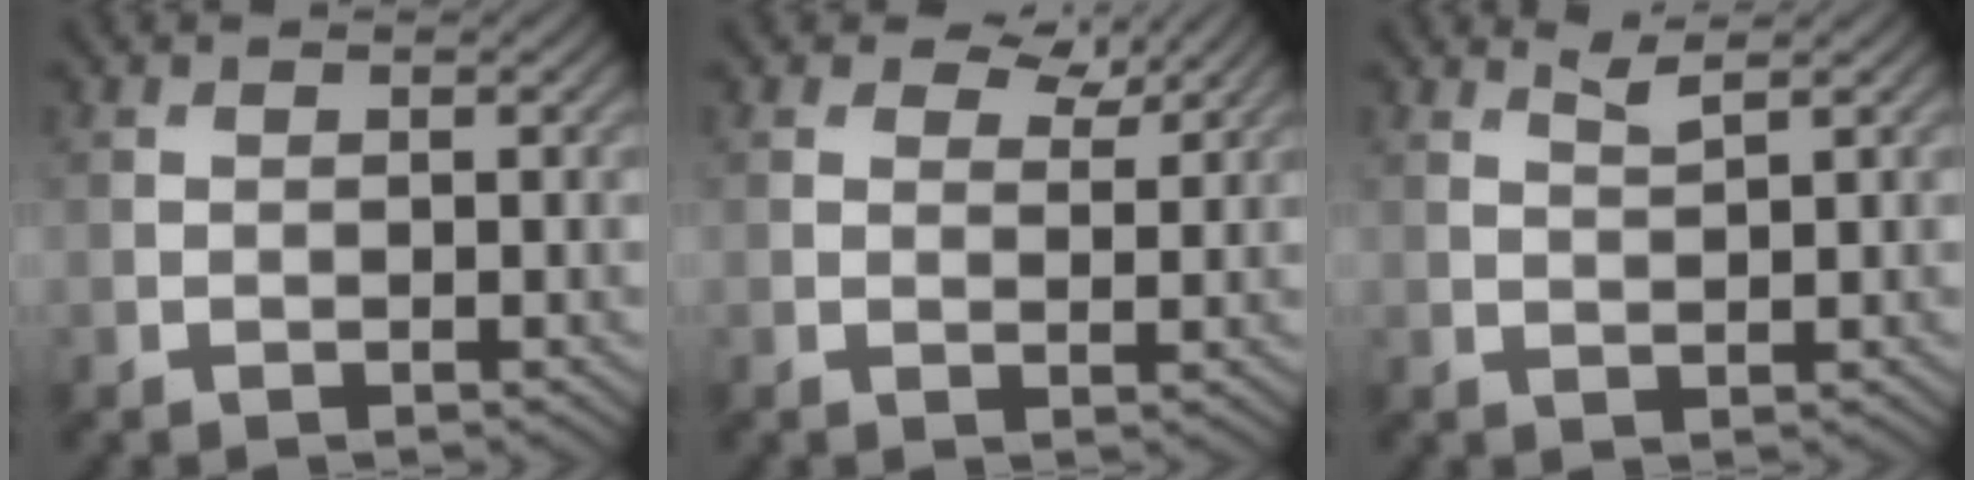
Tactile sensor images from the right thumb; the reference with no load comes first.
{"total": 3.7, "force": [2.6, 1.8, 1.9], "torque": [-0.033, -0.004, 0.041]}
{"total": 1.6, "force": [1.3, 0.0, 0.9], "torque": [-0.025, 0.004, 0.028]}